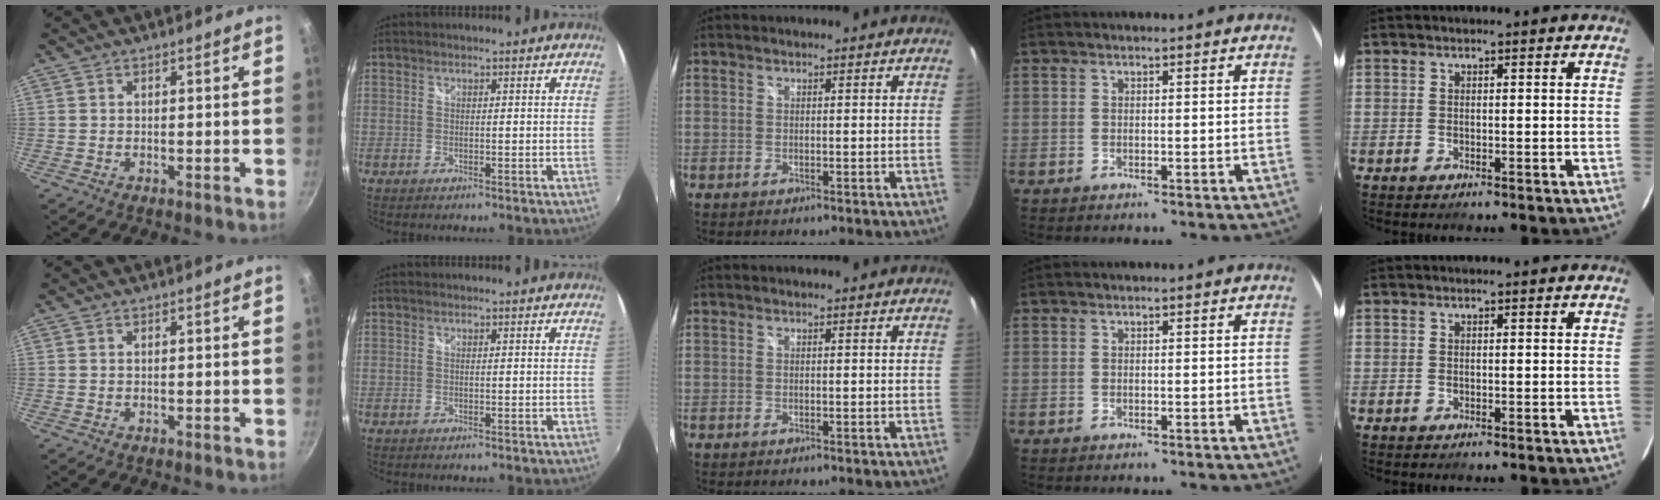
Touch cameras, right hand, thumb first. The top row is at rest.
{}